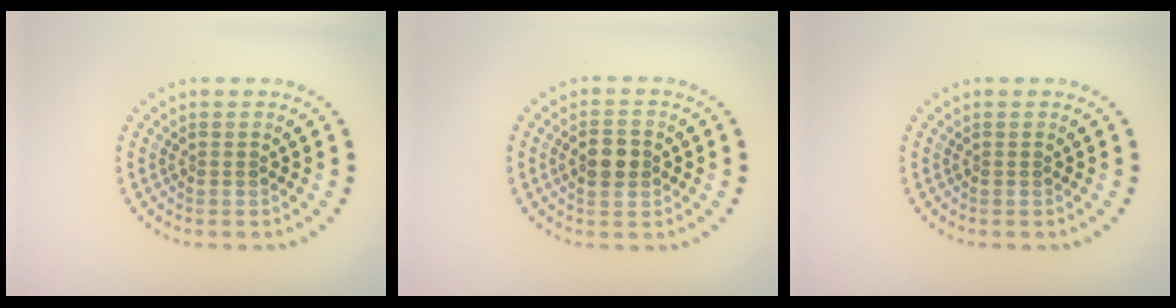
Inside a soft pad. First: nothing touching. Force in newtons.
{"total": 3.3, "press": 3.3, "slide": 0.1}
{"total": 0.0}